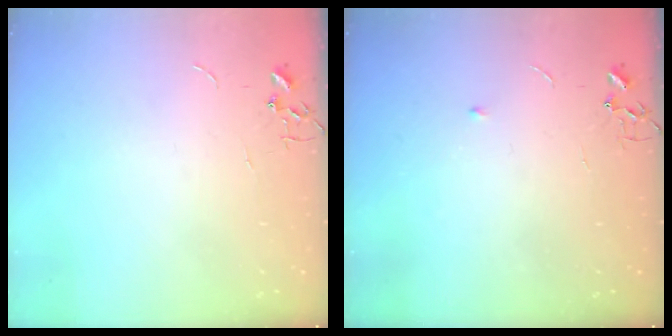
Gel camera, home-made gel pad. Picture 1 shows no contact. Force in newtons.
{"total": 3.2, "press": 3.1, "slide": 0.5}